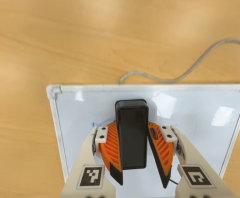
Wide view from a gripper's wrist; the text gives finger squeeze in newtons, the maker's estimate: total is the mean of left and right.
{"total": 9.8, "left": 11.0, "right": 8.7}